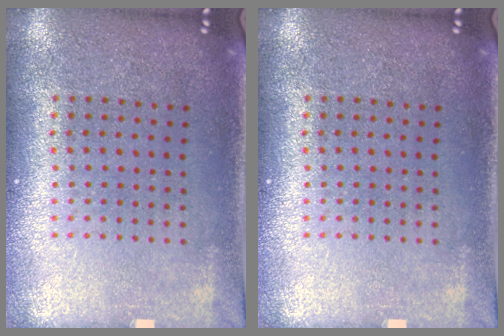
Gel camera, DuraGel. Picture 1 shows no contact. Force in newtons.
{"total": 0.0}